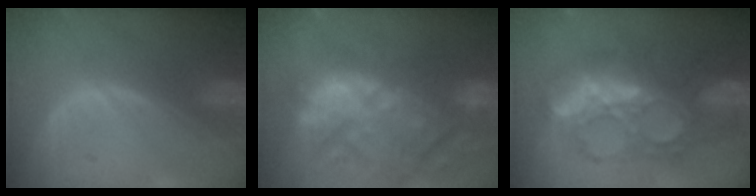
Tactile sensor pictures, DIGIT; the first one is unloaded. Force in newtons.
{"total": 14.9, "press": 12.8, "slide": 7.7}
{"total": 9.5, "press": 9.5, "slide": 0.2}